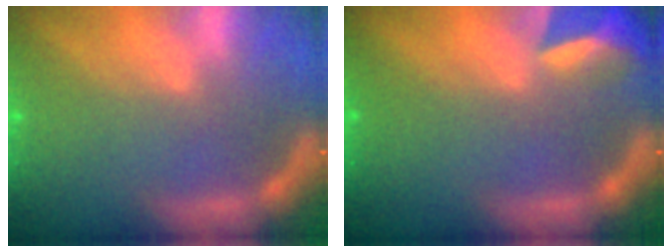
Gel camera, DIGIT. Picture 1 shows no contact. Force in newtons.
{"total": 4.4}